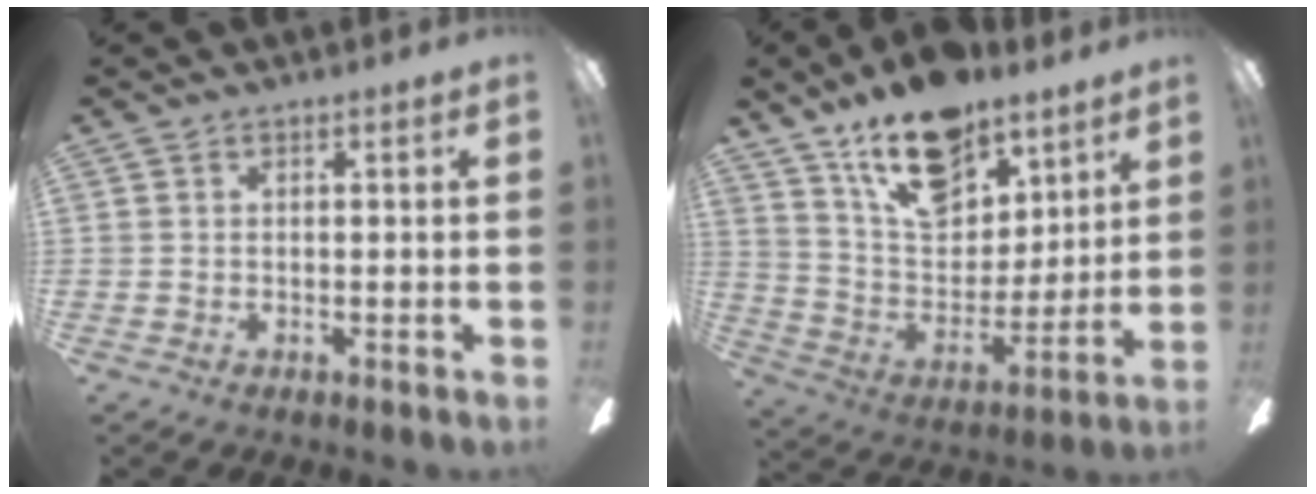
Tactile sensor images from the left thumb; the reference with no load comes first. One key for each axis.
{"total": 19.0, "fx": 12.9, "fy": 10.4, "fz": 9.3, "tx": -0.152, "ty": -0.079, "tz": 0.232}